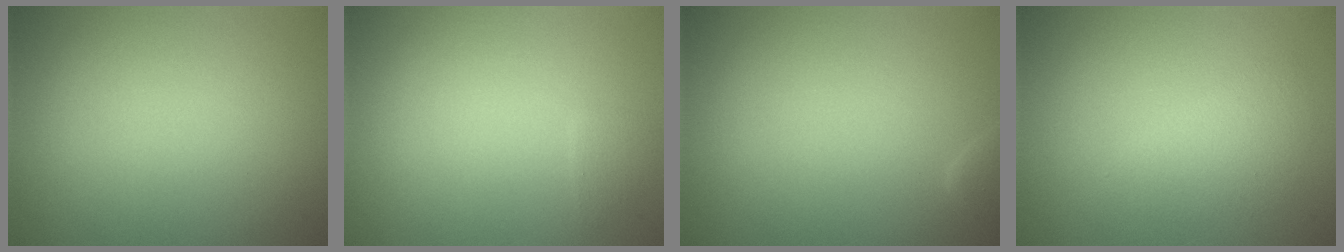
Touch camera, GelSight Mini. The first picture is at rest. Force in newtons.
{"total": 0.8, "press": 0.8, "slide": 0.0}
{"total": 0.9, "press": 0.9, "slide": 0.0}
{"total": 2.3, "press": 2.3, "slide": 0.1}